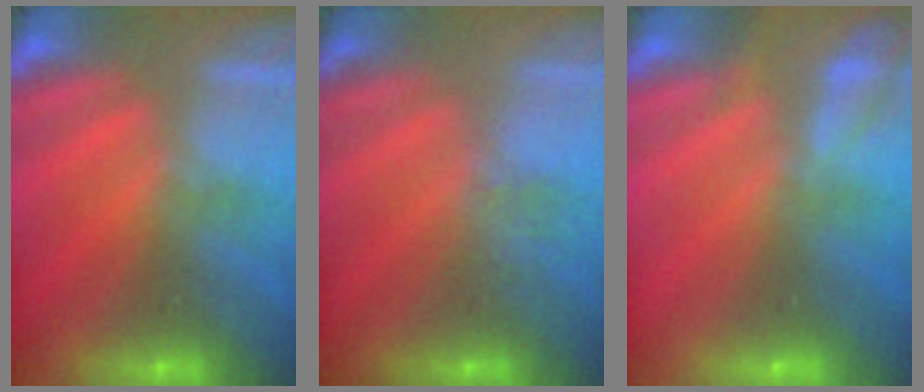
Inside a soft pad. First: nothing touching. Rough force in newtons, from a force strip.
{"total": 2.4}
{"total": 2.2}